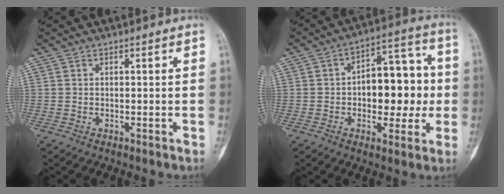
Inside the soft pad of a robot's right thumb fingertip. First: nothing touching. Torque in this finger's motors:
{"motor_torque": [1.55, 1.55, 0.20, -0.07, 0.07]}